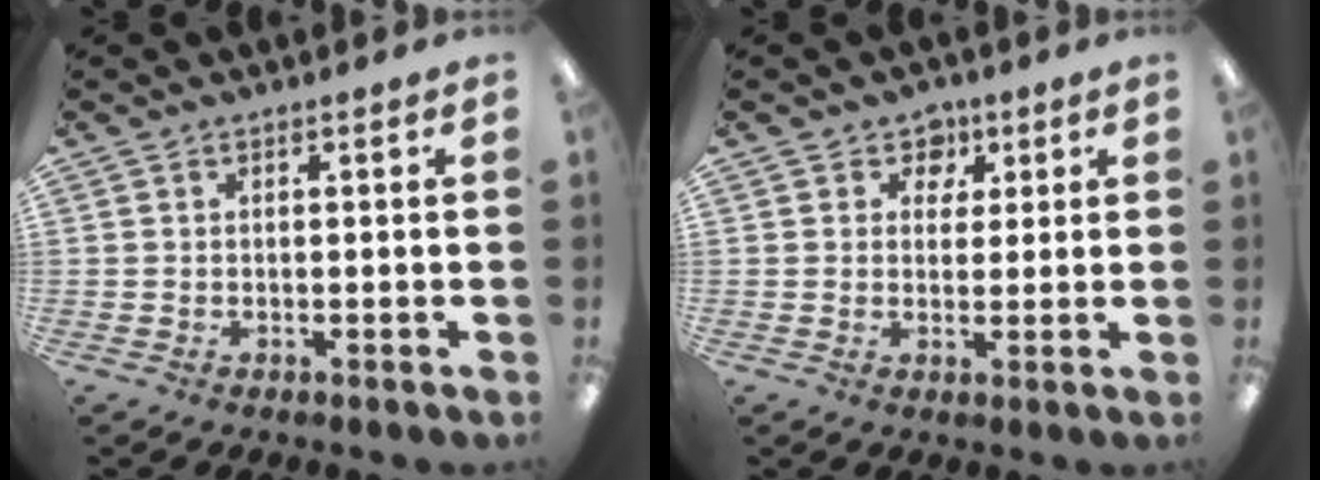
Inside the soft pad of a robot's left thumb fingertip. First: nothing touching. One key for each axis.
{"total": 4.8, "fx": 2.5, "fy": 4.0, "fz": 1.0, "tx": -0.004, "ty": -0.010, "tz": 0.040}